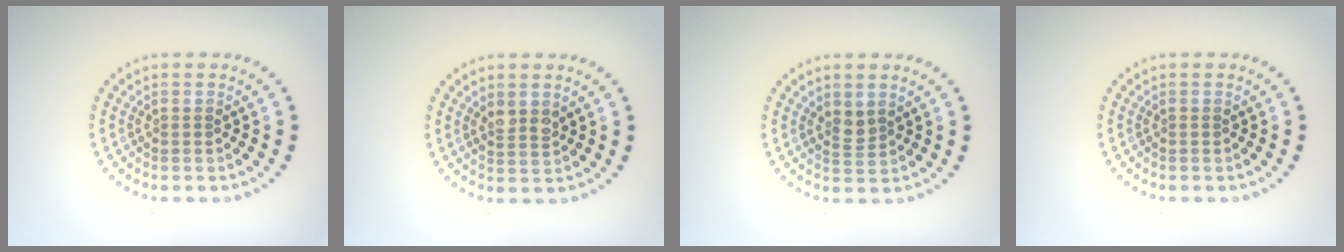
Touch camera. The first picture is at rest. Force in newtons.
{"total": 1.7, "press": 1.5, "slide": 0.7}
{"total": 1.5, "press": 1.1, "slide": 0.9}
{"total": 0.0}